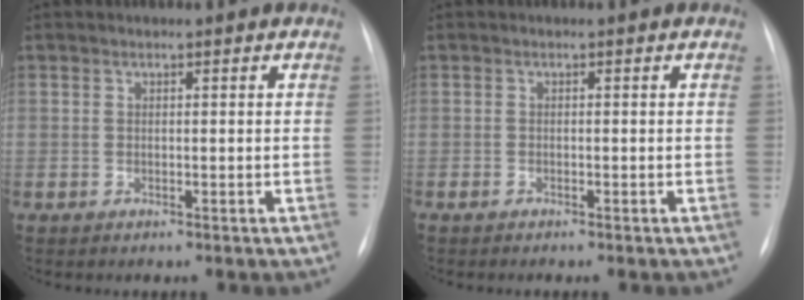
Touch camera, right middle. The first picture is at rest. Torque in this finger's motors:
{"motor_torque": [-0.31, -0.08, -0.01, -0.01]}